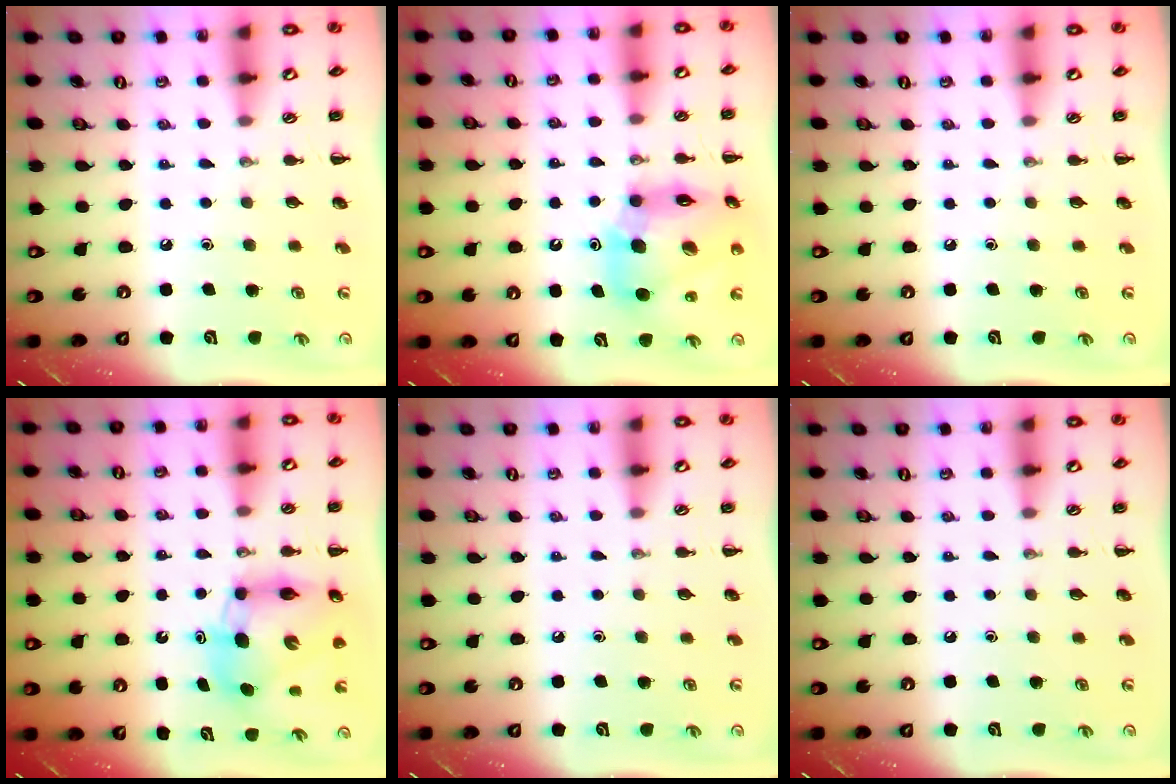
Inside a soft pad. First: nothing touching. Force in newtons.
{"total": 15.0, "press": 14.4, "slide": 4.0}
{"total": 0.0}
{"total": 8.4, "press": 8.1, "slide": 2.5}
{"total": 0.0}
{"total": 0.0}